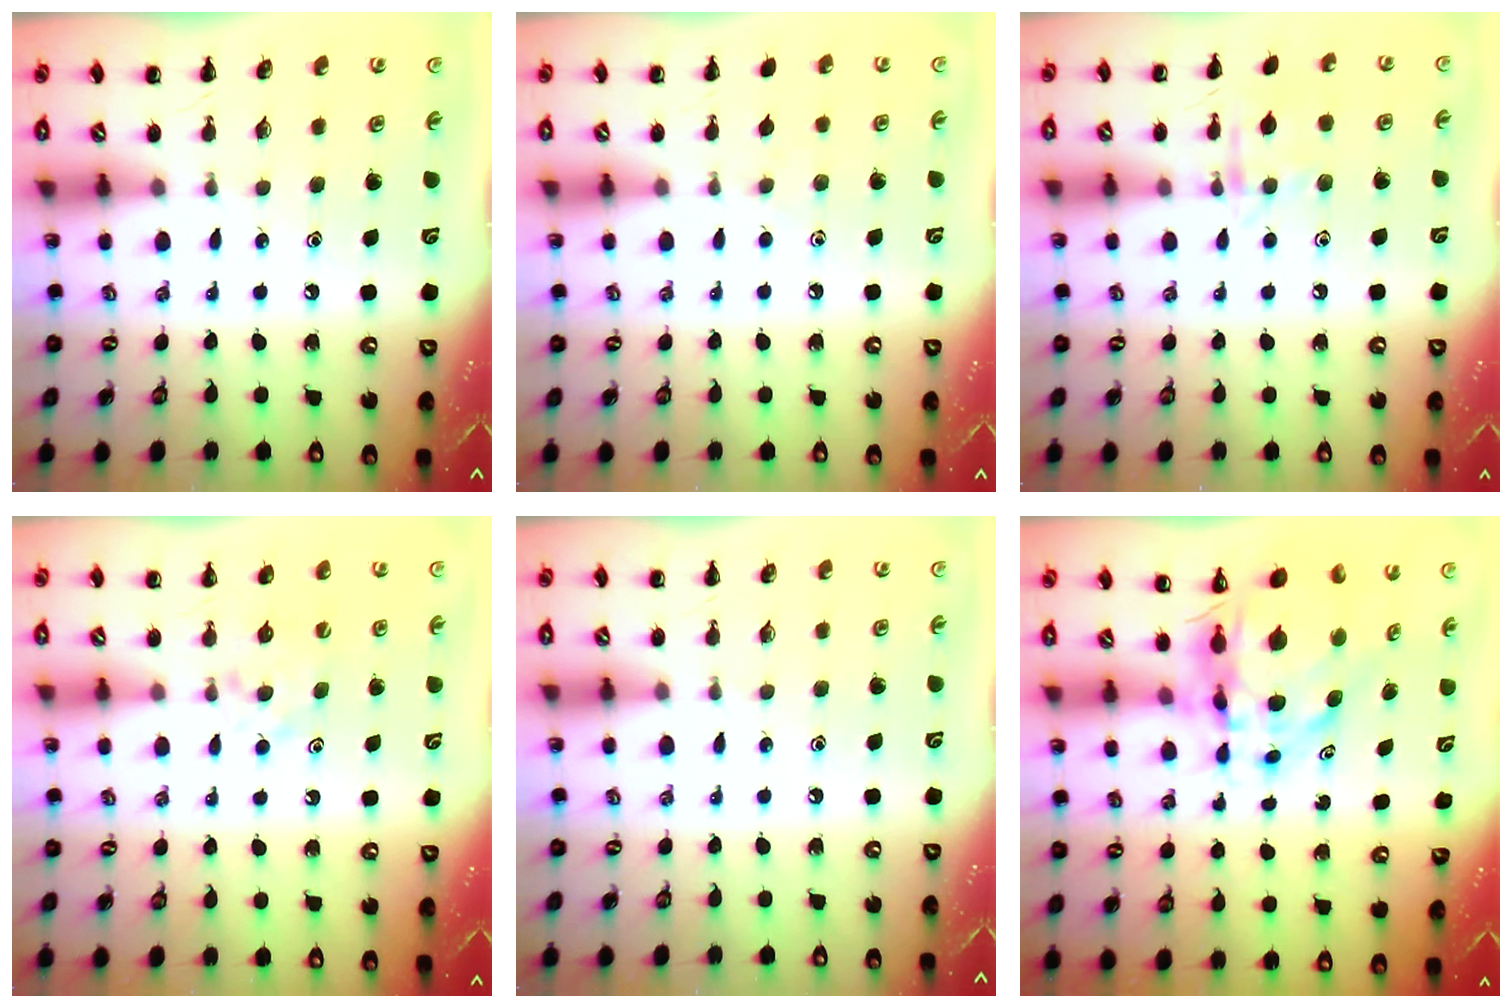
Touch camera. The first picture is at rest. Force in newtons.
{"total": 2.9, "press": 2.7, "slide": 1.2}
{"total": 8.1, "press": 7.9, "slide": 1.5}
{"total": 5.1, "press": 4.9, "slide": 1.4}
{"total": 0.0}
{"total": 7.6, "press": 7.1, "slide": 2.7}